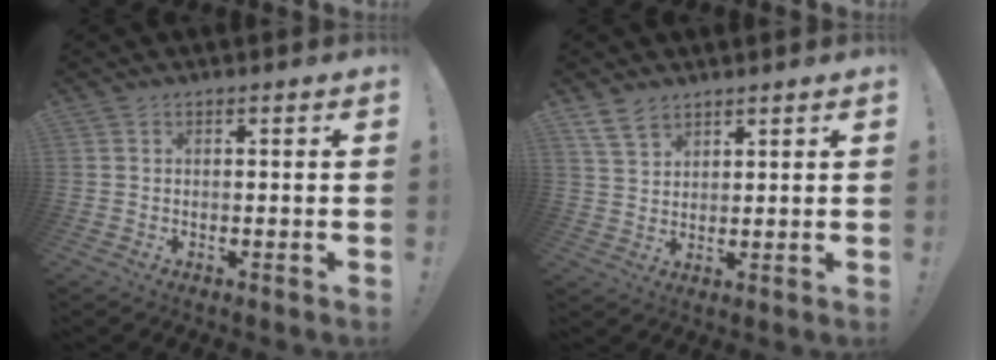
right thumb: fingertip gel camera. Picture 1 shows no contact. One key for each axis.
{"total": 6.2, "fx": 4.5, "fy": 3.3, "fz": 2.5, "tx": -0.055, "ty": -0.013, "tz": 0.089}